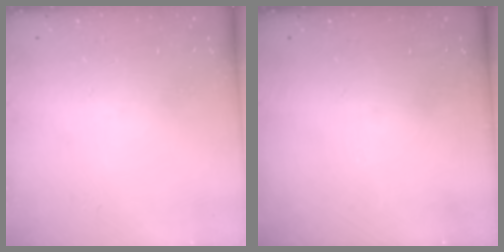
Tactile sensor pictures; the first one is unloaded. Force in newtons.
{"total": 0.0}